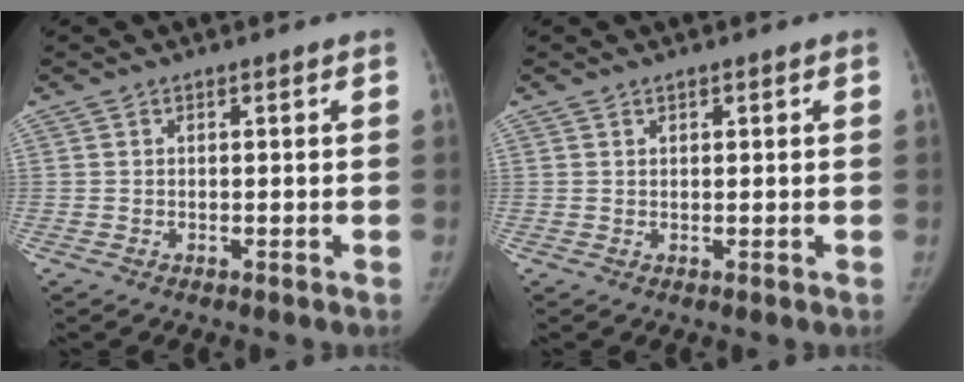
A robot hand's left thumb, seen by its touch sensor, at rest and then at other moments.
{"total": 0.6, "force": [0.5, 0.3, 0.3], "torque": [-0.002, -0.003, 0.007]}